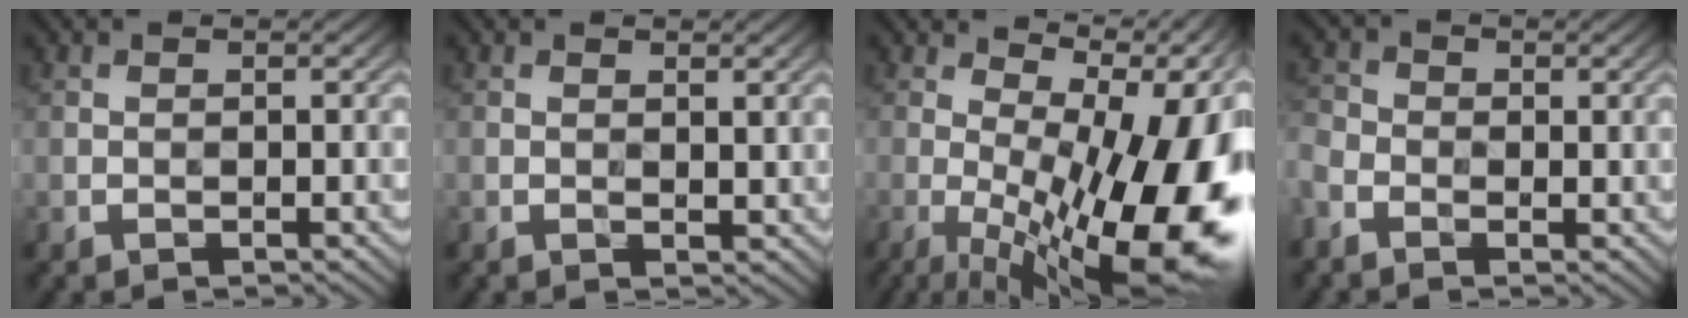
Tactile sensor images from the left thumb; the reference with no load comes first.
{"total": 1.0, "force": [0.6, 0.5, 0.6], "torque": [-0.009, -0.003, 0.012]}
{"total": 21.0, "force": [-2.2, 8.3, 19.1], "torque": [-0.219, 0.009, -0.022]}
{"total": 3.4, "force": [-1.7, 2.4, 1.7], "torque": [-0.051, -0.002, -0.047]}